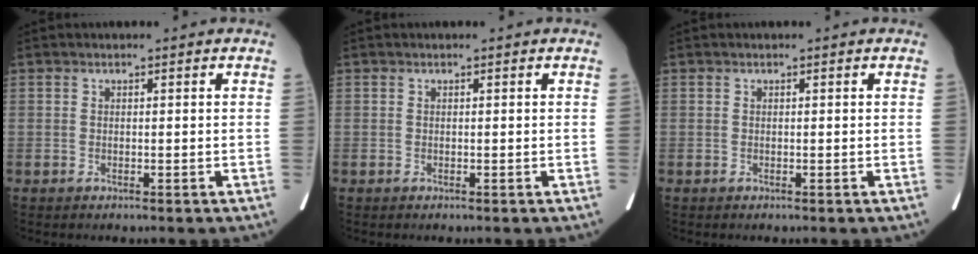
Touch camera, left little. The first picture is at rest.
{"total": 0.0}
{"total": 0.0}